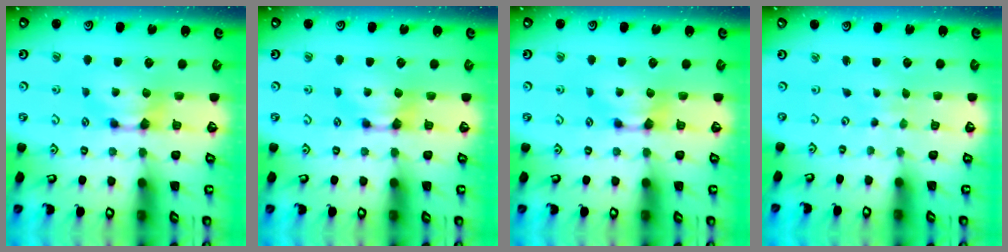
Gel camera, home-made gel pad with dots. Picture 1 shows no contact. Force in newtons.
{"total": 0.0}
{"total": 0.0}
{"total": 6.1, "press": 6.1, "slide": 0.2}